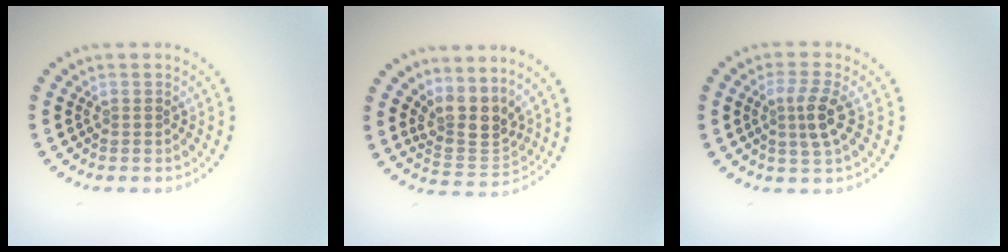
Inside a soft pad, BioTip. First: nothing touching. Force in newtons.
{"total": 3.8, "press": 2.8, "slide": 2.5}
{"total": 2.8, "press": 2.5, "slide": 1.2}